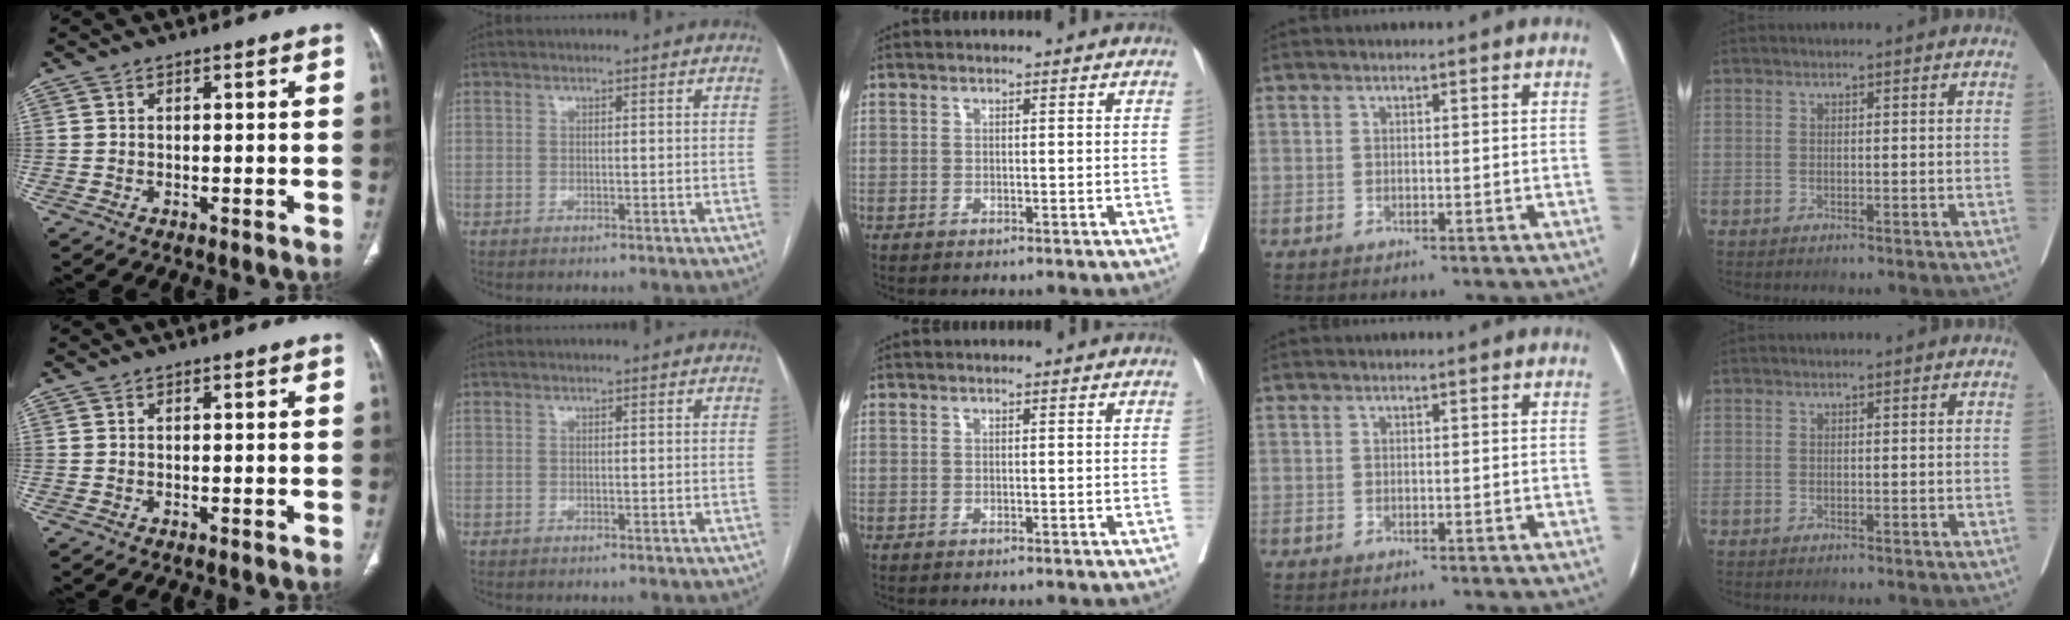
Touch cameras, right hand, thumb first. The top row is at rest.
{}